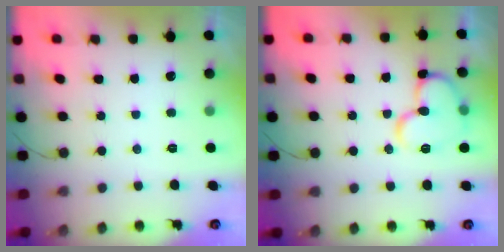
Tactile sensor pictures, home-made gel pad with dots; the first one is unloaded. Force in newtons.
{"total": 12.5, "press": 12.4, "slide": 1.3}